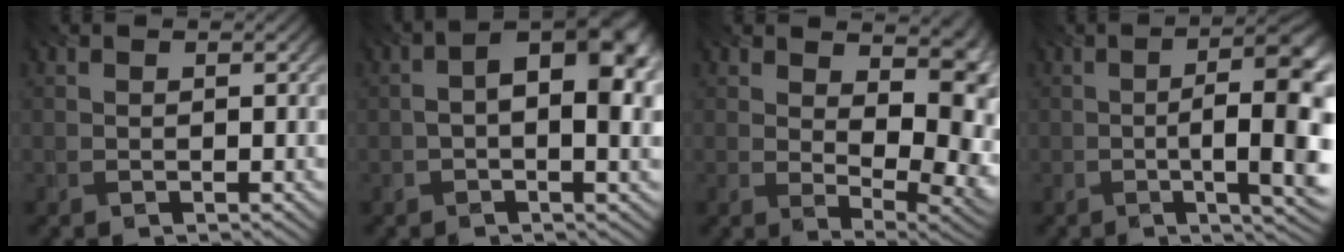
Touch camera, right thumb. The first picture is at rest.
{"total": 9.1, "force": [0.5, 4.6, 7.9], "torque": [-0.117, 0.004, 0.003]}
{"total": 11.0, "force": [2.8, 6.0, 8.8], "torque": [-0.109, -0.011, 0.060]}
{"total": 12.3, "force": [-1.5, 3.0, 11.8], "torque": [-0.143, 0.013, -0.014]}